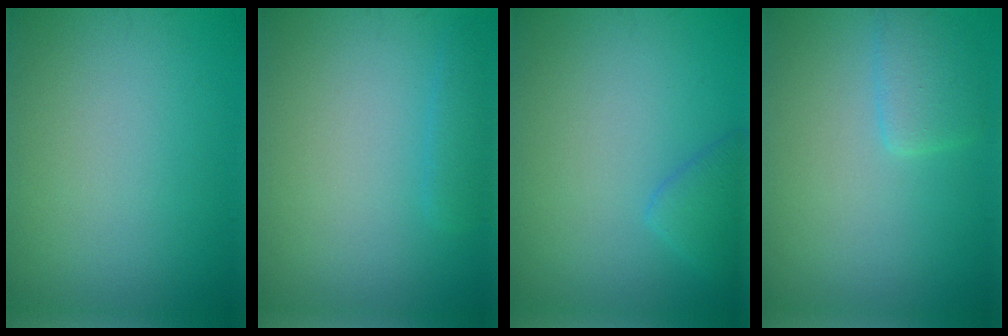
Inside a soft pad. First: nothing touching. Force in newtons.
{"total": 1.4, "press": 1.4, "slide": 0.1}
{"total": 2.0, "press": 1.9, "slide": 0.0}
{"total": 2.1, "press": 2.1, "slide": 0.2}